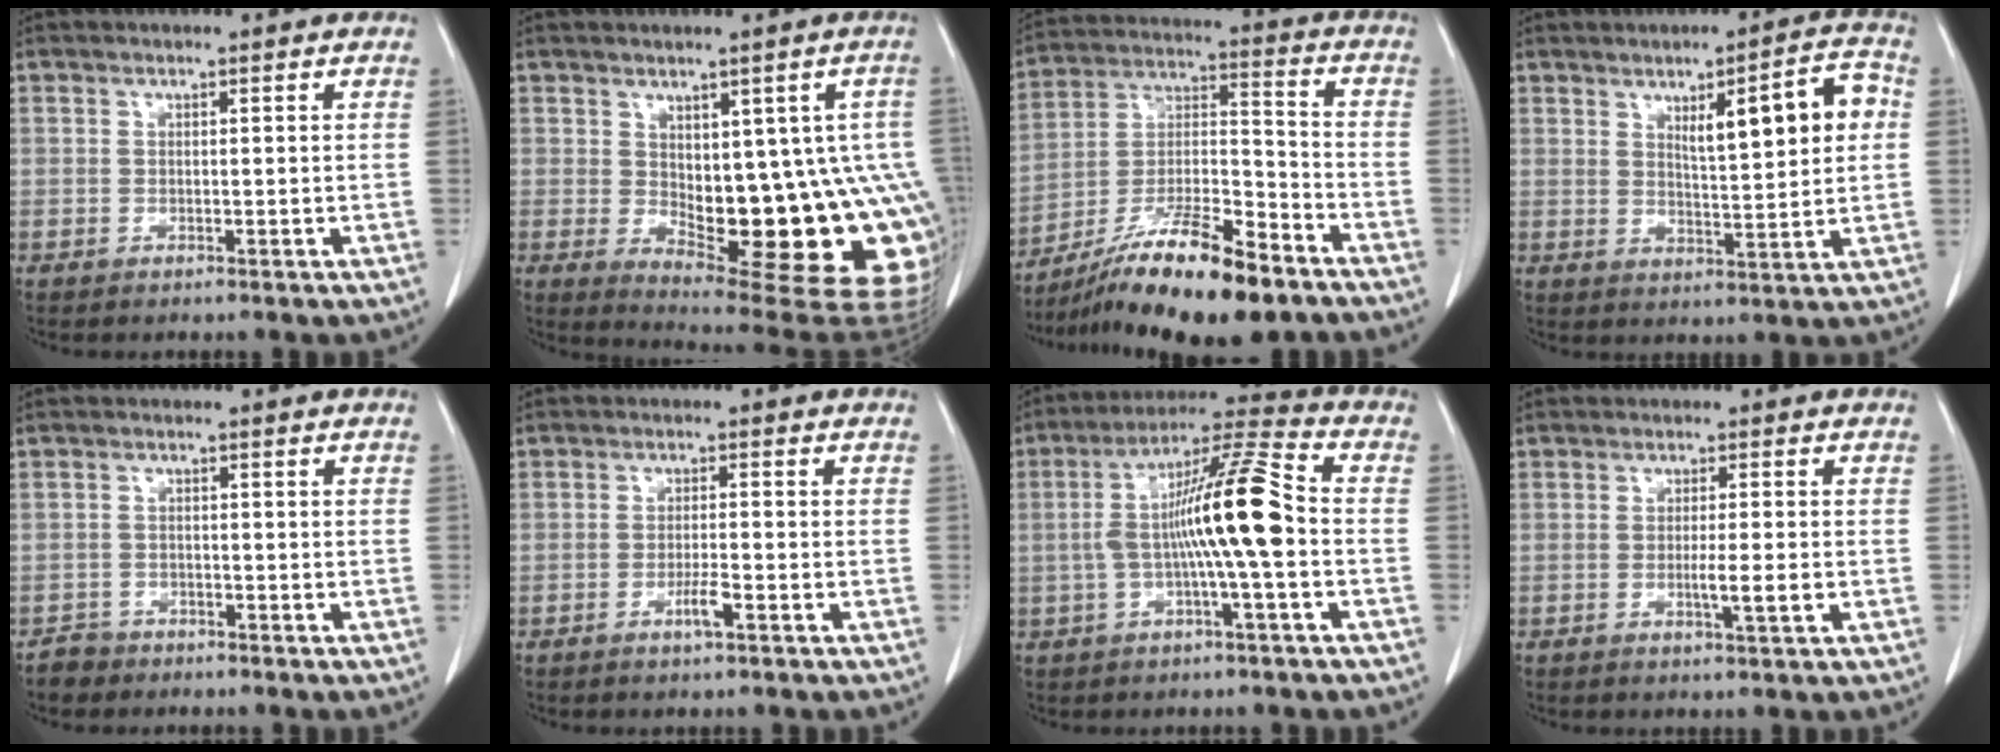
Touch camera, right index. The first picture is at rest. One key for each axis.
{"total": 18.3, "fx": -2.2, "fy": 6.9, "fz": 16.8, "tx": -0.140, "ty": 0.010, "tz": -0.004}
{"total": 18.1, "fx": -12.8, "fy": 2.9, "fz": 12.5, "tx": -0.227, "ty": -0.015, "tz": -0.223}
{"total": 9.5, "fx": 2.5, "fy": 1.4, "fz": 9.0, "tx": -0.132, "ty": 0.011, "tz": 0.040}
{"total": 2.8, "fx": -2.3, "fy": 1.6, "fz": -0.2, "tx": -0.002, "ty": 0.006, "tz": -0.039}
{"total": 3.0, "fx": -1.5, "fy": 0.2, "fz": 2.5, "tx": -0.047, "ty": -0.002, "tz": -0.028}
{"total": 12.8, "fx": -1.3, "fy": 0.3, "fz": 12.8, "tx": -0.229, "ty": 0.024, "tz": -0.029}
{"total": 3.6, "fx": -0.9, "fy": -0.1, "fz": 3.4, "tx": -0.057, "ty": -0.005, "tz": -0.015}